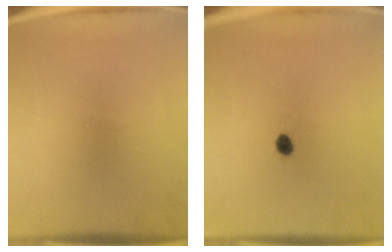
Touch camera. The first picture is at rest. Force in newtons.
{"total": 2.1}